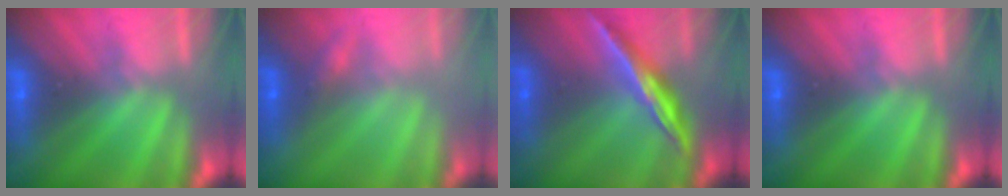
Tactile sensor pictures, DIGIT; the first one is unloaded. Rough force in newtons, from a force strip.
{"total": 2.4}
{"total": 1.6}
{"total": 0.0}